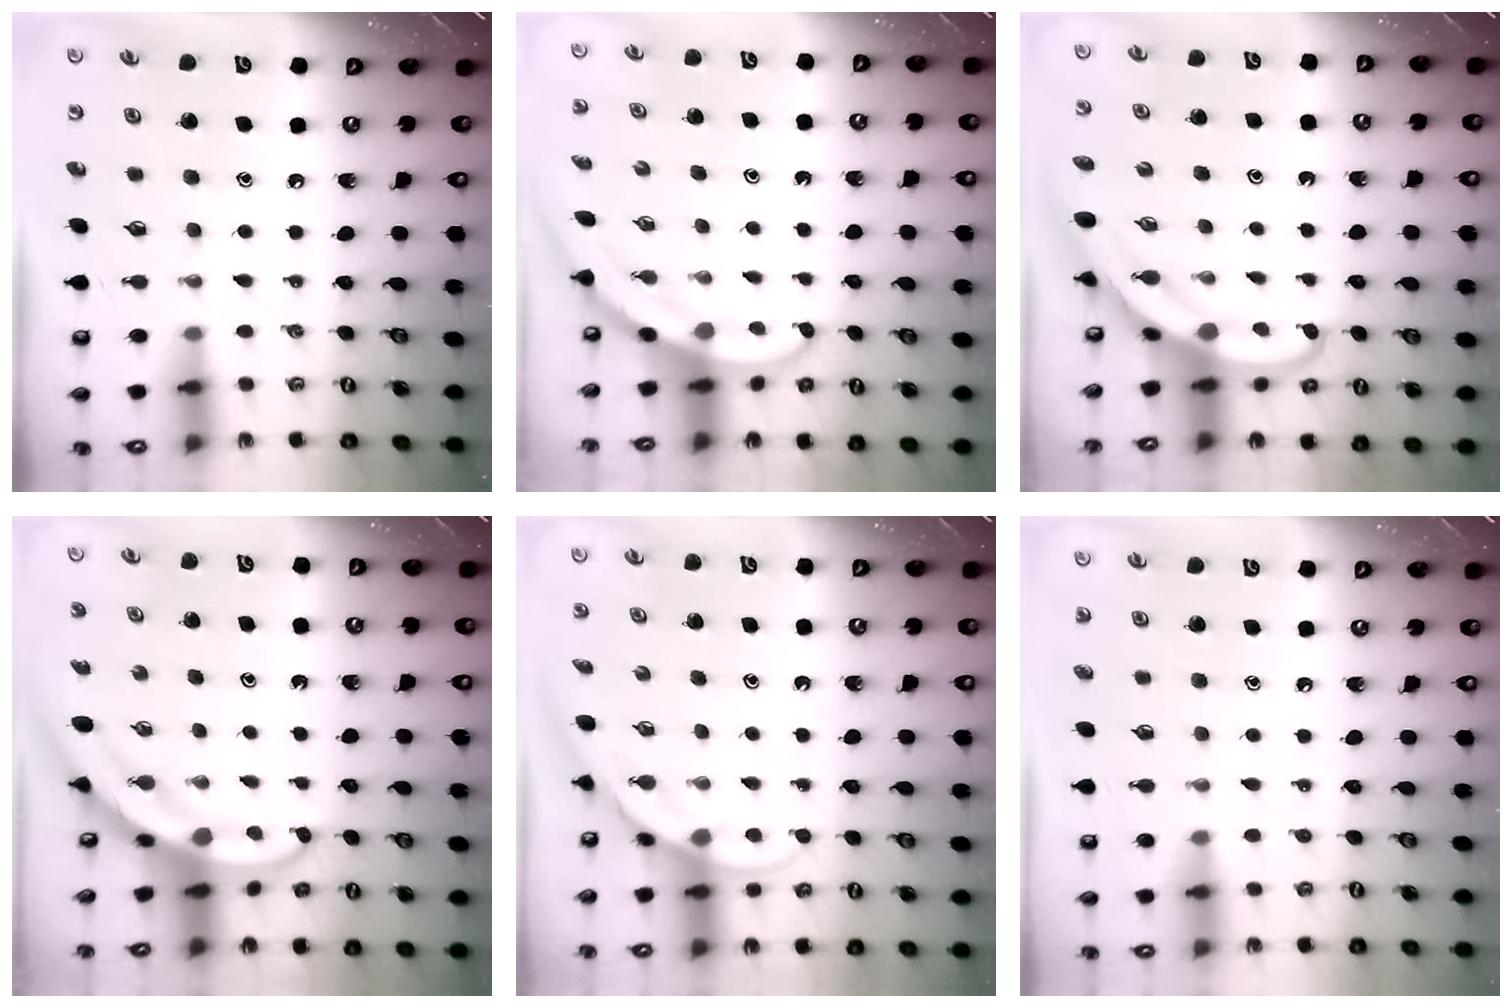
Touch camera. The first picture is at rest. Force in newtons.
{"total": 3.4, "press": 3.4, "slide": 0.1}
{"total": 4.4, "press": 4.4, "slide": 0.4}
{"total": 3.9, "press": 3.8, "slide": 0.6}
{"total": 4.2, "press": 4.2, "slide": 0.3}
{"total": 2.6, "press": 2.6, "slide": 0.3}